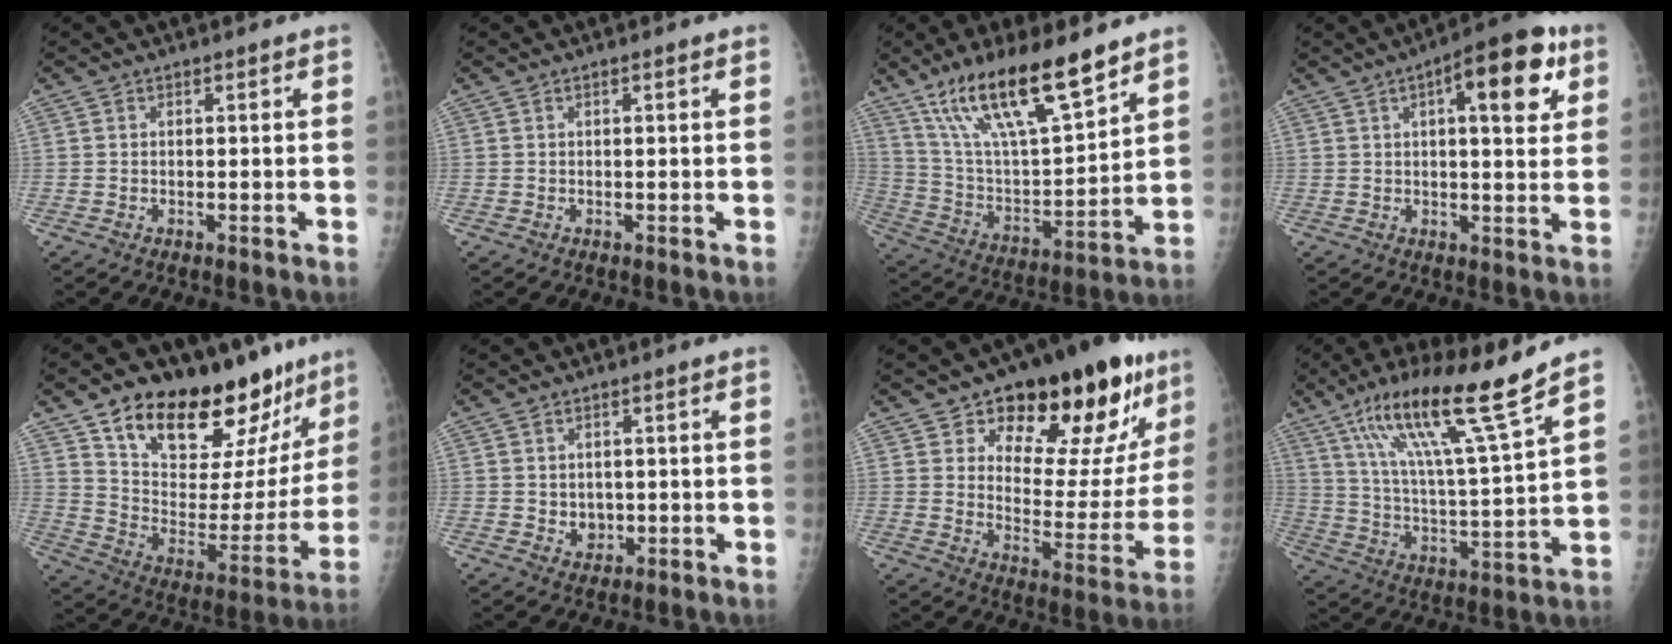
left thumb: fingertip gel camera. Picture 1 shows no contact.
{"total": 0.6, "force": [0.2, 0.1, 0.6], "torque": [-0.012, 0.001, 0.003]}
{"total": 21.0, "force": [14.3, 5.2, 14.5], "torque": [-0.240, -0.054, 0.268]}
{"total": 13.4, "force": [5.2, 4.8, 11.5], "torque": [-0.129, 0.001, 0.061]}
{"total": 28.0, "force": [19.8, 12.2, 15.5], "torque": [-0.192, -0.088, 0.307]}
{"total": 3.0, "force": [0.0, 2.6, 1.5], "torque": [-0.011, -0.001, 0.008]}
{"total": 26.6, "force": [15.4, 12.0, 18.1], "torque": [-0.199, -0.051, 0.225]}
{"total": 18.4, "force": [12.5, 0.4, 13.4], "torque": [-0.224, -0.057, 0.219]}